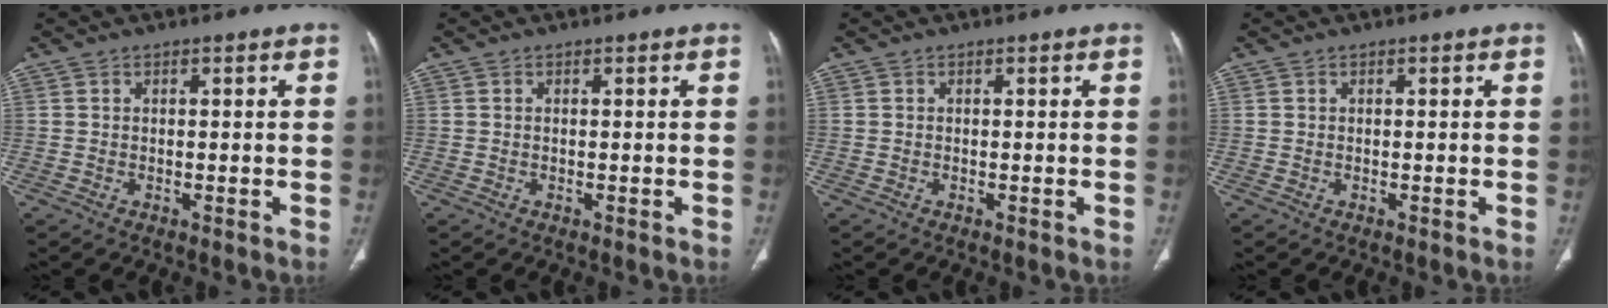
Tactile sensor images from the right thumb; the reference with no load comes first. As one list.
[{"total": 0.0}, {"total": 0.0}, {"total": 0.0}]